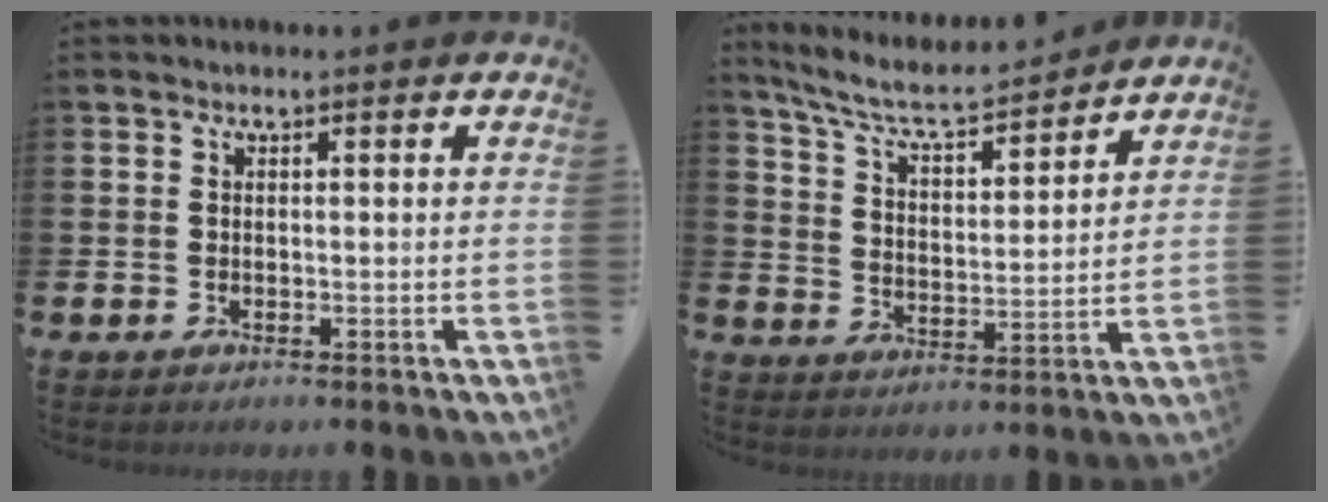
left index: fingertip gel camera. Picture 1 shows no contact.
{"total": 7.2, "force": [6.6, 1.1, 2.7], "torque": [-0.085, -0.043, 0.112]}